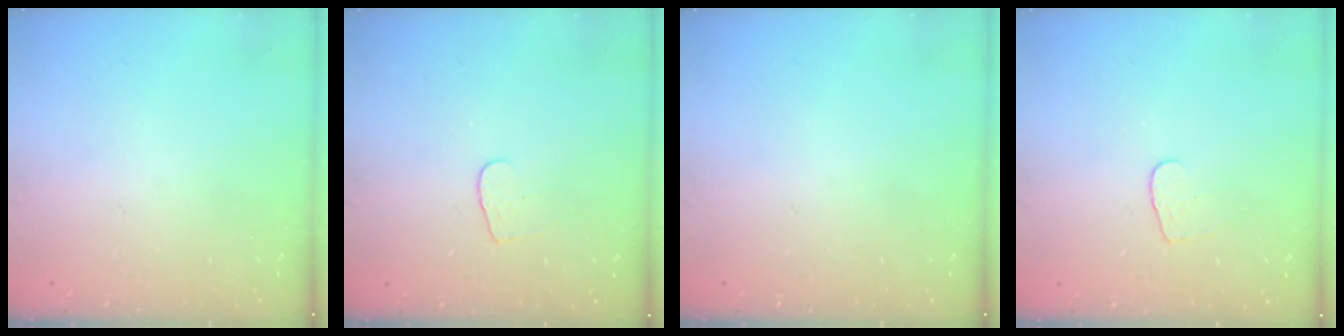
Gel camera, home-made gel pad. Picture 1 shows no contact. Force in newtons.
{"total": 4.4, "press": 4.4, "slide": 0.3}
{"total": 0.0}
{"total": 4.4, "press": 4.4, "slide": 0.3}